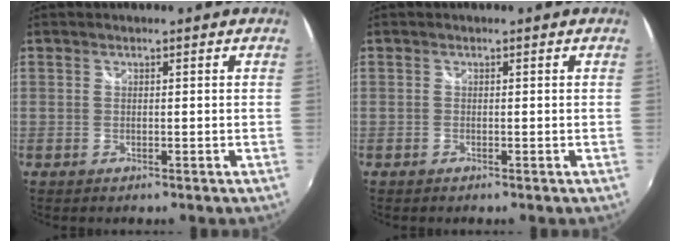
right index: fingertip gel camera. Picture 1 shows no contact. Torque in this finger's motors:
{"motor_torque": [0.00, -0.01, 0.00, -0.01]}